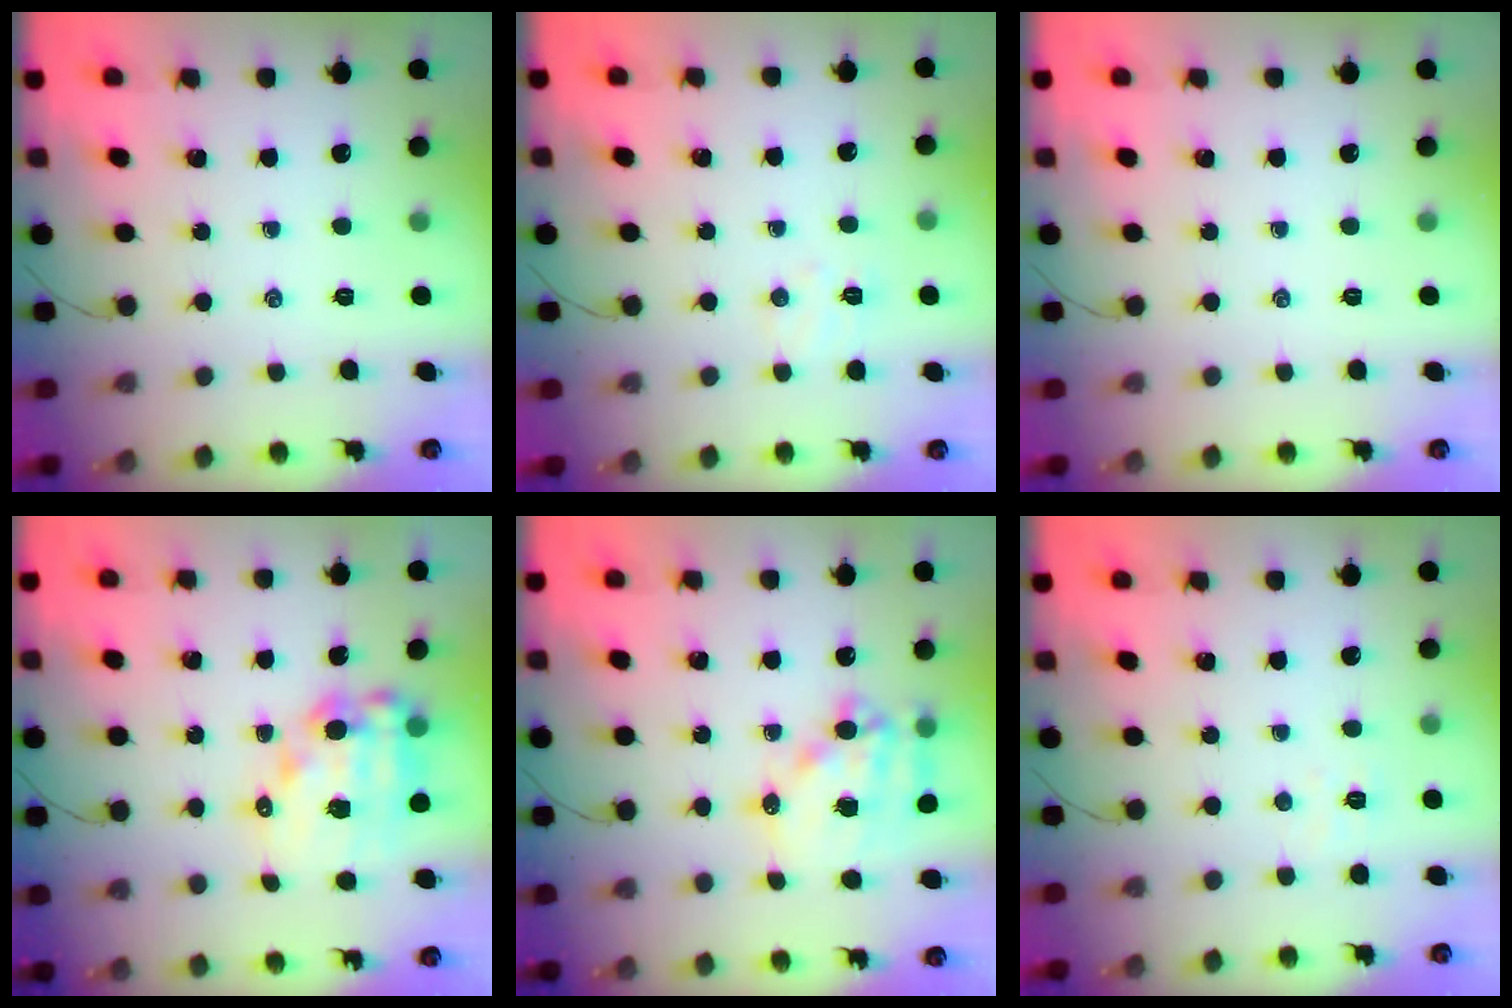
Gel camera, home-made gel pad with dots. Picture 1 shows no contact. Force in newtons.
{"total": 4.5, "press": 4.4, "slide": 1.0}
{"total": 0.0}
{"total": 15.4, "press": 15.0, "slide": 3.6}
{"total": 14.2, "press": 13.8, "slide": 3.3}
{"total": 2.5, "press": 2.4, "slide": 0.7}